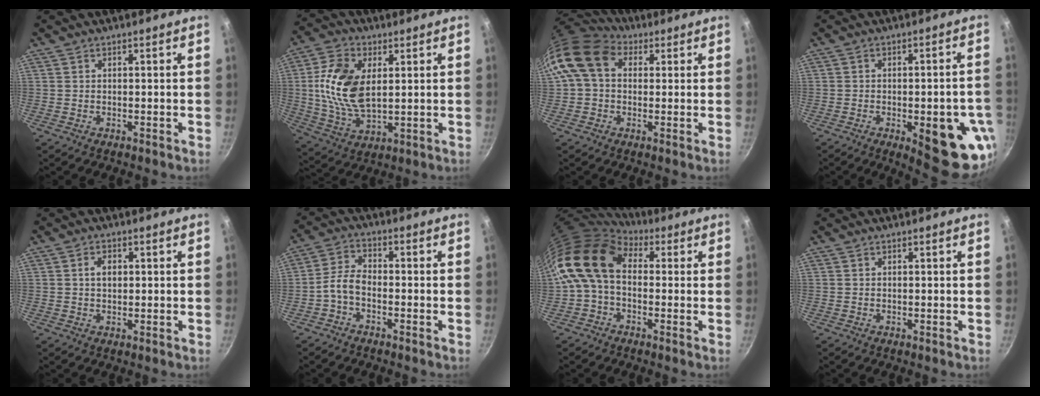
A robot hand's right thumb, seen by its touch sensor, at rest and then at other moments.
{"total": 14.4, "force": [2.4, 8.3, 11.5], "torque": [-0.215, -0.007, 0.048]}
{"total": 13.3, "force": [3.1, 10.0, 8.2], "torque": [-0.147, 0.025, 0.038]}
{"total": 16.2, "force": [-5.3, 6.2, 14.0], "torque": [-0.126, 0.009, -0.059]}
{"total": 2.9, "force": [0.4, 2.0, 2.1], "torque": [-0.024, 0.004, 0.007]}
{"total": 4.4, "force": [-2.3, 2.3, 3.0], "torque": [-0.065, 0.031, -0.056]}
{"total": 12.8, "force": [0.9, 9.0, 9.1], "torque": [-0.156, 0.024, -0.006]}
{"total": 0.0}